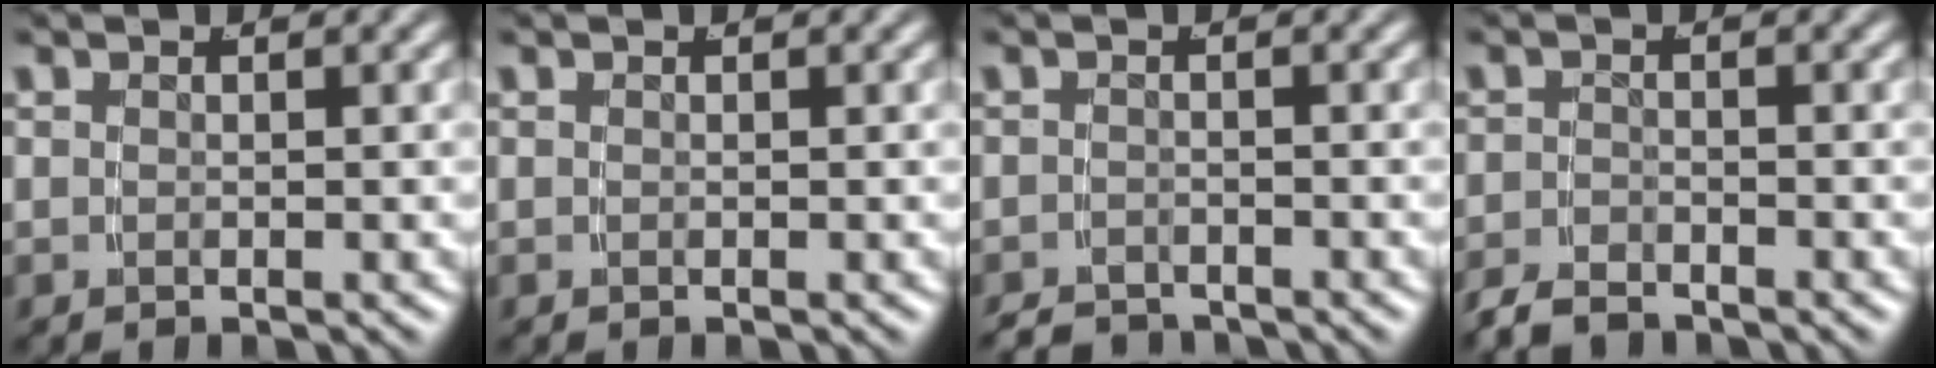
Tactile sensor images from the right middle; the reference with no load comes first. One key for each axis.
{"total": 0.0}
{"total": 2.5, "fx": -2.5, "fy": 0.3, "fz": -0.1, "tx": 0.007, "ty": -0.016, "tz": -0.037}
{"total": 2.4, "fx": -2.3, "fy": 0.5, "fz": 0.2, "tx": -0.006, "ty": -0.010, "tz": -0.039}